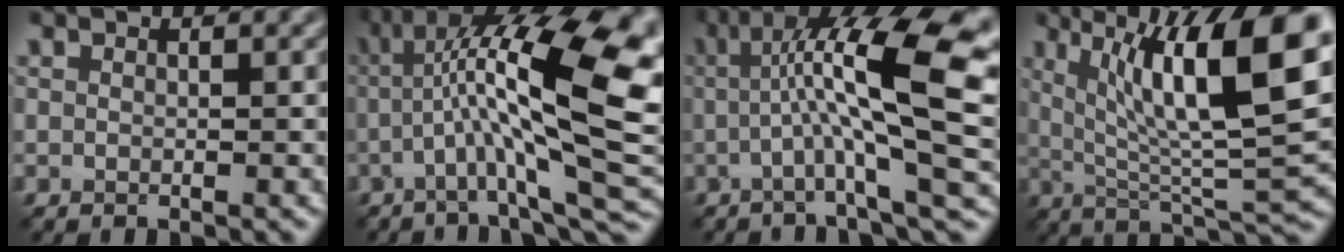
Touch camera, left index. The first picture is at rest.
{"total": 15.4, "force": [0.0, 4.0, 14.9], "torque": [-0.245, 0.030, 0.001]}
{"total": 14.2, "force": [1.6, 3.4, 13.6], "torque": [-0.214, 0.021, 0.027]}
{"total": 13.5, "force": [4.2, 3.4, 12.4], "torque": [-0.187, 0.006, 0.068]}